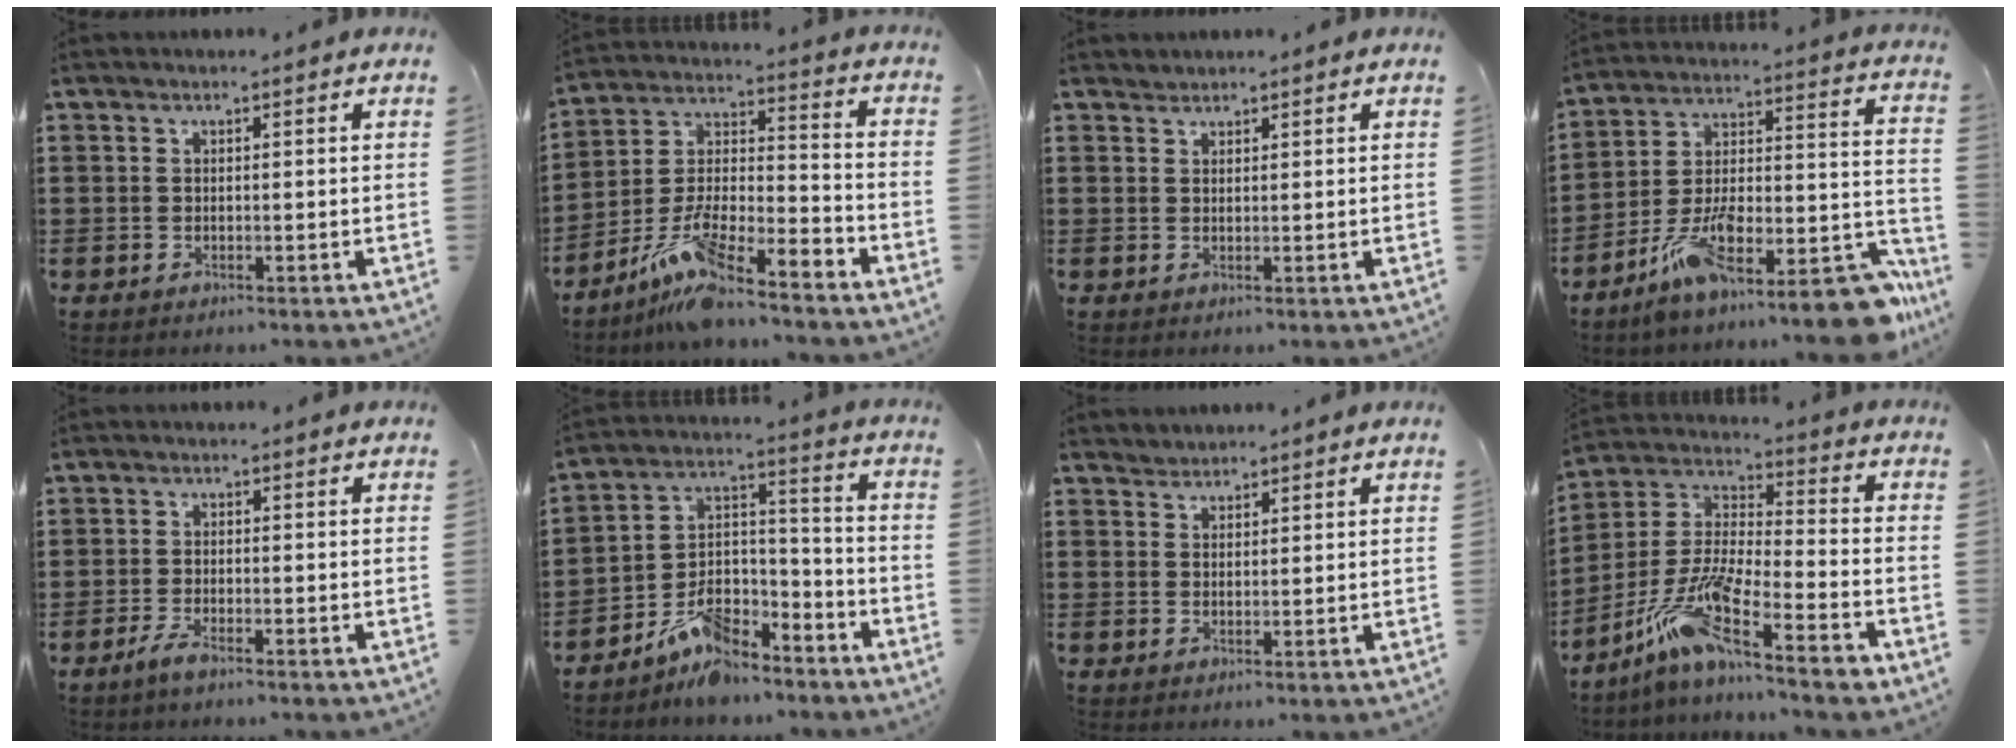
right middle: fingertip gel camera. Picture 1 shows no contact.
{"total": 9.6, "force": [-8.4, 0.2, 4.6], "torque": [-0.103, -0.008, -0.174]}
{"total": 1.1, "force": [1.0, 0.3, -0.3], "torque": [0.003, 0.002, 0.021]}
{"total": 13.8, "force": [-10.5, 2.7, 8.7], "torque": [-0.130, 0.014, -0.189]}
{"total": 2.5, "force": [-1.9, 0.2, 1.6], "torque": [-0.043, -0.004, -0.039]}
{"total": 9.3, "force": [-8.0, 3.6, 3.2], "torque": [-0.056, 0.026, -0.153]}
{"total": 1.4, "force": [1.3, 0.3, -0.4], "torque": [0.004, 0.003, 0.027]}
{"total": 10.9, "force": [-7.7, 0.9, 7.6], "torque": [-0.178, -0.017, -0.163]}